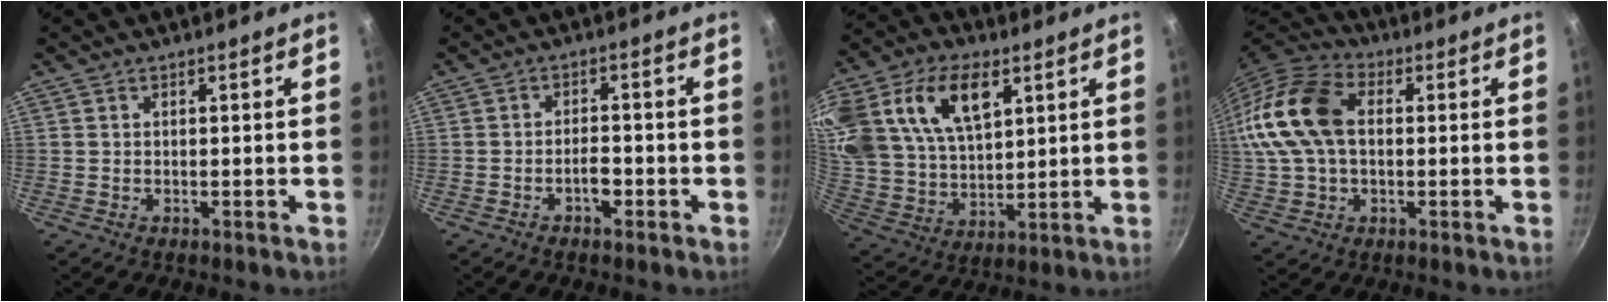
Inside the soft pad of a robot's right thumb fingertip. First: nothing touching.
{"total": 3.2, "force": [-1.6, 1.5, 2.4], "torque": [-0.027, 0.018, -0.026]}
{"total": 24.0, "force": [9.9, 14.8, 16.2], "torque": [-0.338, 0.011, 0.188]}
{"total": 17.8, "force": [2.0, 11.7, 13.2], "torque": [-0.269, 0.035, 0.025]}